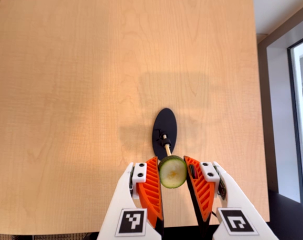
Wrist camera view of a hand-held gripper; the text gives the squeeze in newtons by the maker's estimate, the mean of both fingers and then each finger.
{"total": 7.6, "left": 7.4, "right": 7.7}